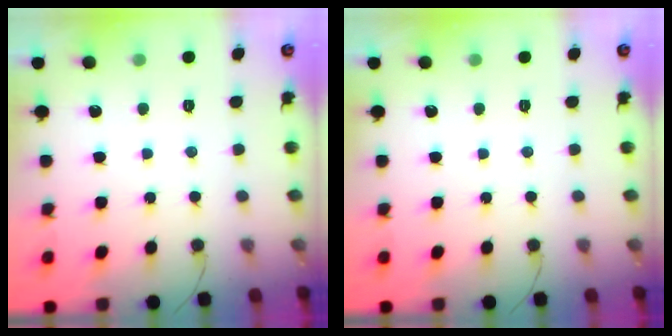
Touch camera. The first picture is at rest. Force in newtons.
{"total": 0.0}